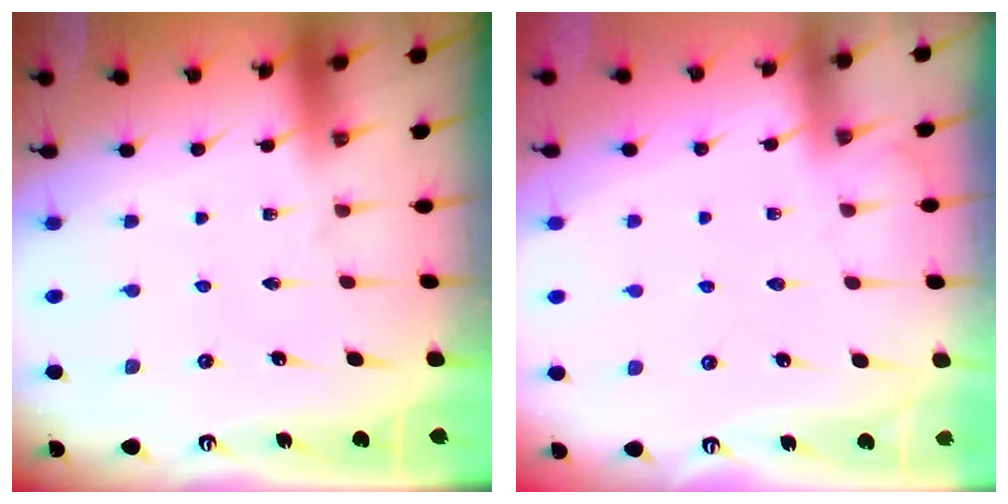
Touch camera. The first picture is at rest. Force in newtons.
{"total": 3.0, "press": 3.0, "slide": 0.5}